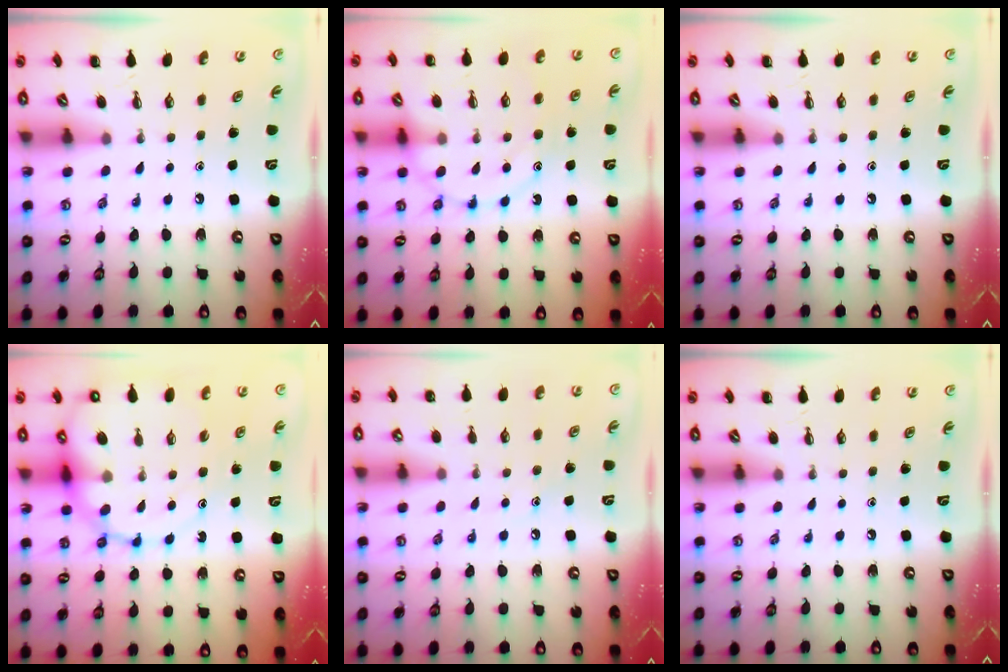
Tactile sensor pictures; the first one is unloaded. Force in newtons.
{"total": 15.1, "press": 15.0, "slide": 1.4}
{"total": 0.0}
{"total": 17.5, "press": 17.1, "slide": 3.7}
{"total": 7.7, "press": 7.5, "slide": 1.8}
{"total": 0.0}